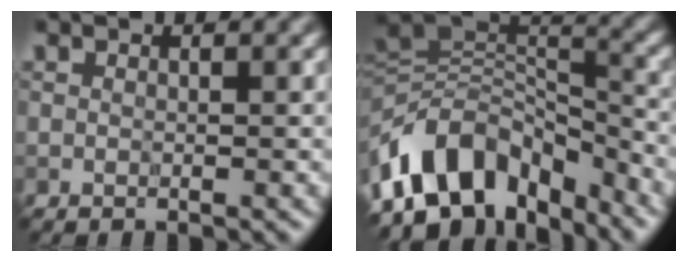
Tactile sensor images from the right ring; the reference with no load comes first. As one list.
[{"total": 10.3, "force": [-5.1, 6.2, 6.4], "torque": [-0.104, 0.028, -0.099]}]